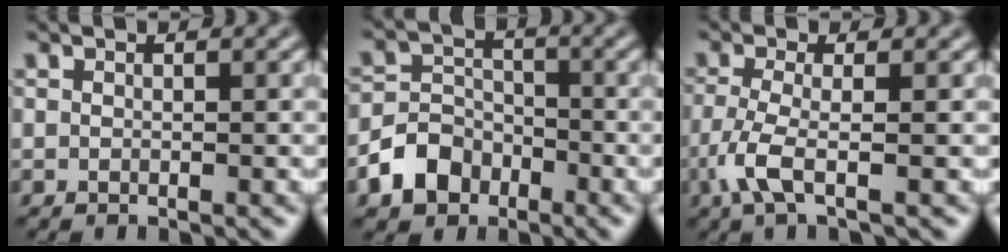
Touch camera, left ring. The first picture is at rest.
{"total": 4.5, "force": [-2.5, 3.4, 1.6], "torque": [-0.028, 0.002, -0.053]}
{"total": 3.2, "force": [-1.4, 0.7, 2.8], "torque": [-0.071, -0.003, -0.035]}